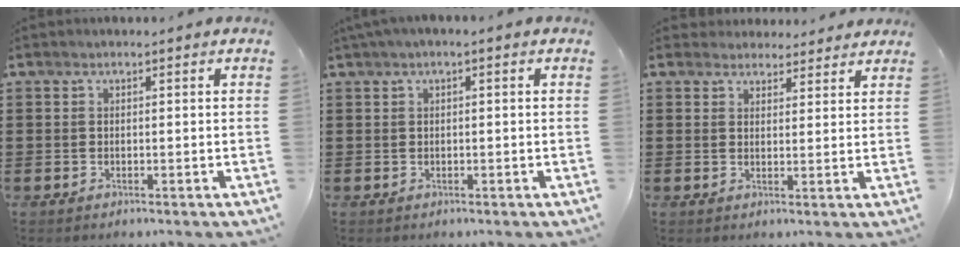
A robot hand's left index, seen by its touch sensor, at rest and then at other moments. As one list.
[{"total": 1.0, "force": [-0.1, 0.1, 1.0], "torque": [-0.015, -0.003, 0.000]}, {"total": 3.2, "force": [3.0, 1.0, 0.1], "torque": [-0.012, -0.004, 0.059]}]